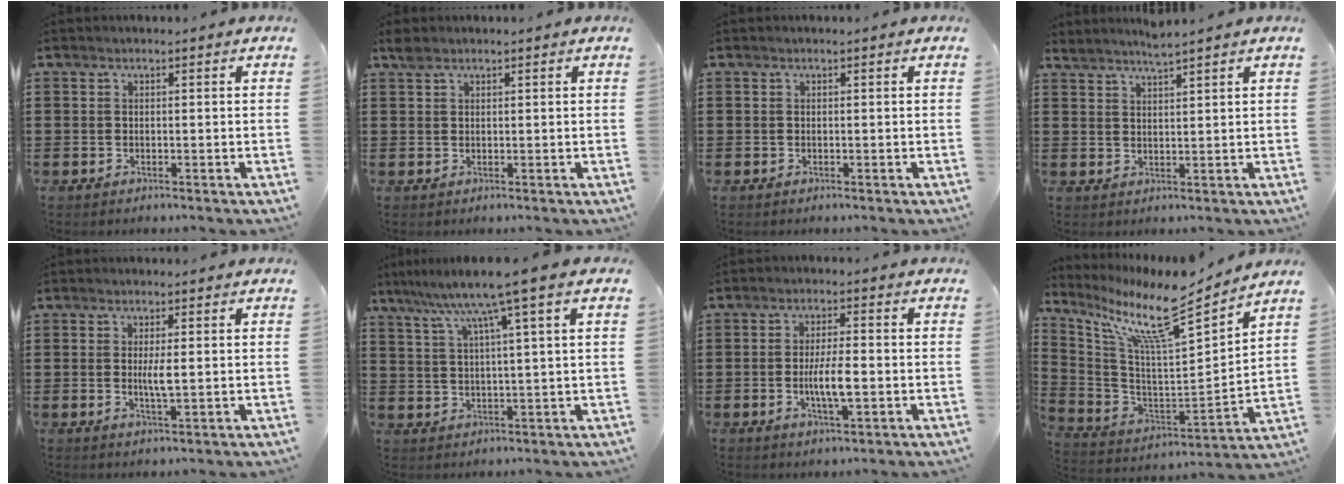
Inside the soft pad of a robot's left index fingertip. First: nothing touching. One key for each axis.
{"total": 1.6, "fx": 1.2, "fy": 0.8, "fz": 0.6, "tx": -0.016, "ty": 0.003, "tz": 0.023}
{"total": 0.0}
{"total": 2.7, "fx": 2.6, "fy": -0.6, "fz": 0.3, "tx": -0.012, "ty": -0.006, "tz": 0.050}
{"total": 3.1, "fx": 0.3, "fy": 0.4, "fz": 3.1, "tx": -0.059, "ty": -0.004, "tz": 0.005}
{"total": 7.5, "fx": 4.8, "fy": -0.4, "fz": 5.7, "tx": -0.129, "ty": -0.019, "tz": 0.075}
{"total": 5.7, "fx": -0.9, "fy": 1.4, "fz": 5.4, "tx": -0.106, "ty": -0.003, "tz": -0.020}
{"total": 11.6, "fx": 8.9, "fy": 0.8, "fz": 7.3, "tx": -0.176, "ty": -0.068, "tz": 0.145}